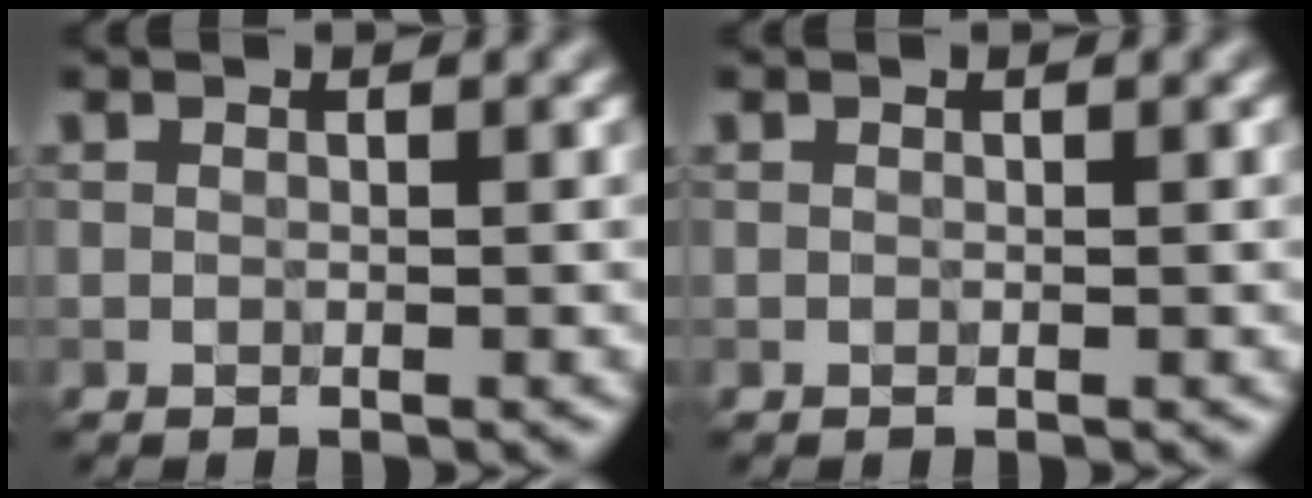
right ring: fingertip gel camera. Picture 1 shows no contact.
{"total": 0.0}